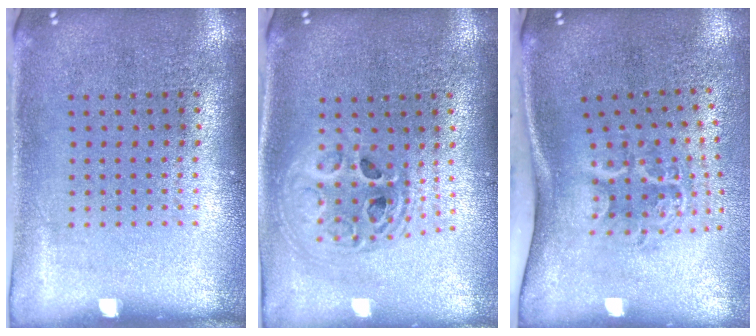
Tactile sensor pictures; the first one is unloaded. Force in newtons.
{"total": 1.9, "press": 1.5, "slide": 1.1}
{"total": 2.2, "press": 1.4, "slide": 1.7}